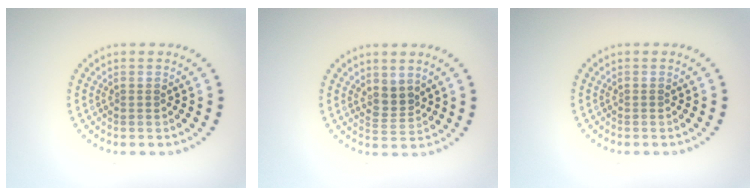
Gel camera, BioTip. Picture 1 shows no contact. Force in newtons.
{"total": 2.0, "press": 1.5, "slide": 1.3}
{"total": 0.0}